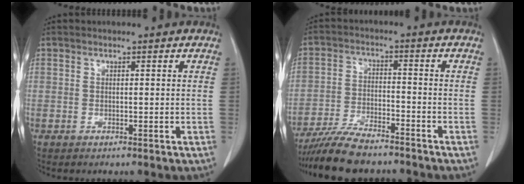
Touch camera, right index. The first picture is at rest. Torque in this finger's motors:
{"motor_torque": [0.41, -0.39, 0.16, 0.07]}